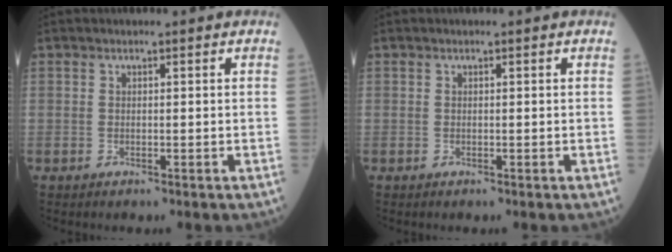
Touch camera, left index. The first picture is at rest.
{"total": 0.0}